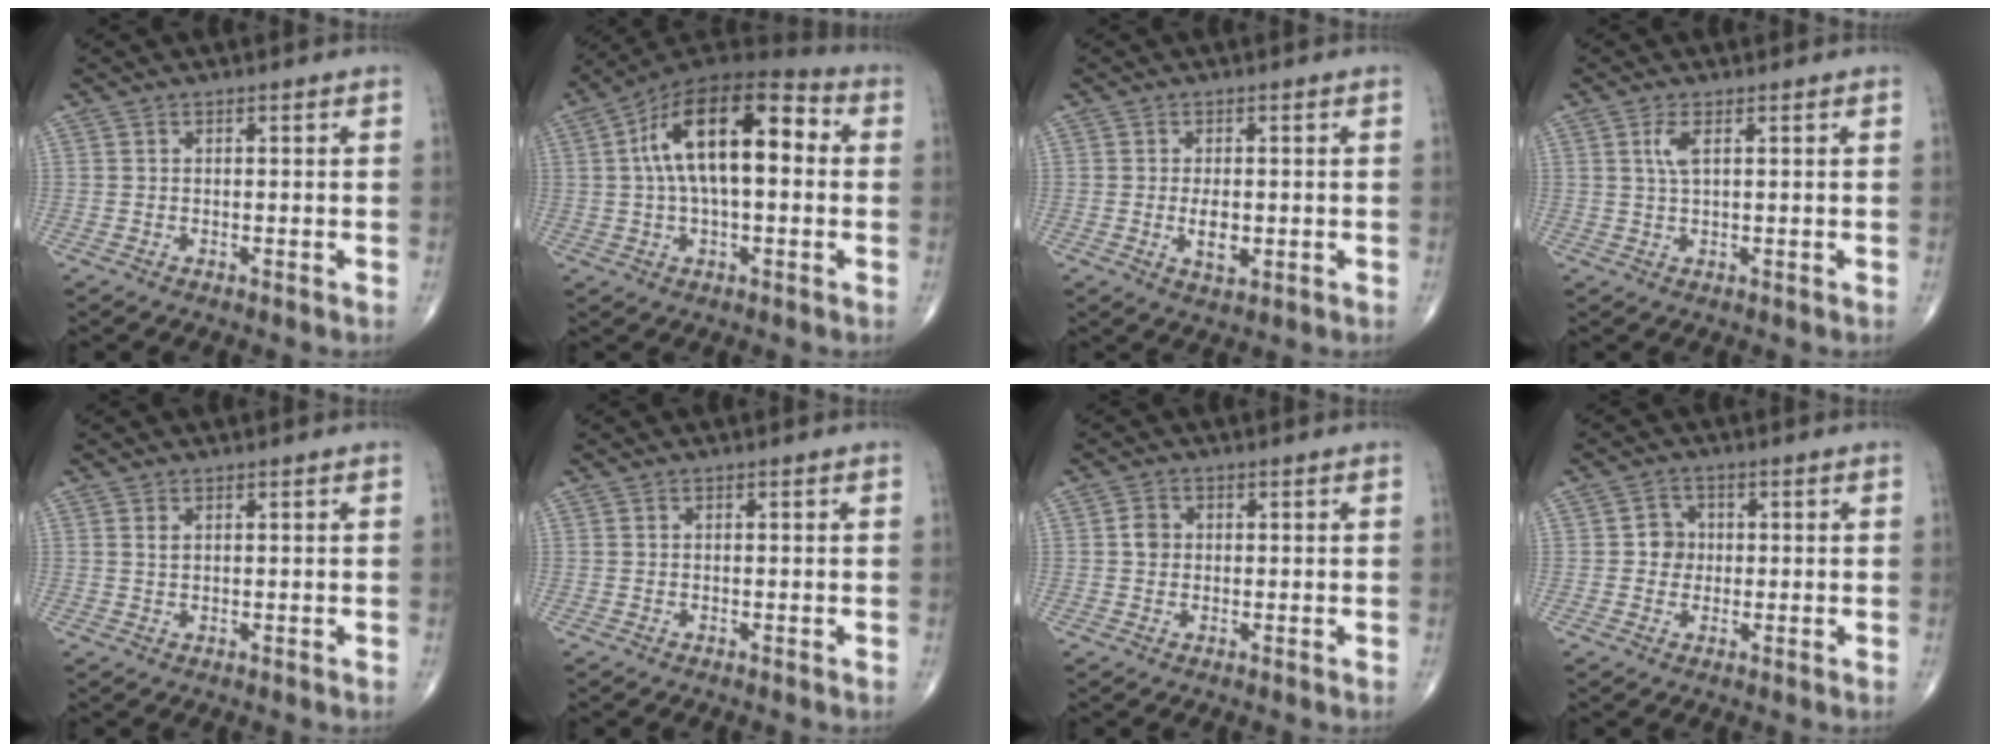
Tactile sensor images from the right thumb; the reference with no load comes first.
{"total": 18.9, "force": [2.9, 8.9, 16.4], "torque": [-0.269, 0.038, 0.036]}
{"total": 4.1, "force": [-0.5, 2.1, 3.4], "torque": [-0.056, -0.005, -0.005]}
{"total": 2.8, "force": [1.0, 0.7, 2.5], "torque": [-0.062, 0.001, 0.024]}
{"total": 1.3, "force": [0.6, 0.7, 1.0], "torque": [-0.019, 0.001, 0.015]}
{"total": 0.0}
{"total": 2.4, "force": [0.2, 2.1, 1.2], "torque": [-0.013, 0.004, 0.000]}
{"total": 3.5, "force": [0.1, 3.3, 1.3], "torque": [0.001, 0.008, -0.005]}